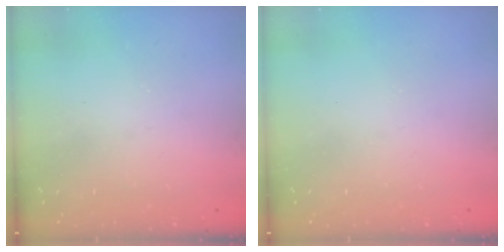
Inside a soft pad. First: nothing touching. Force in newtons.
{"total": 0.0}